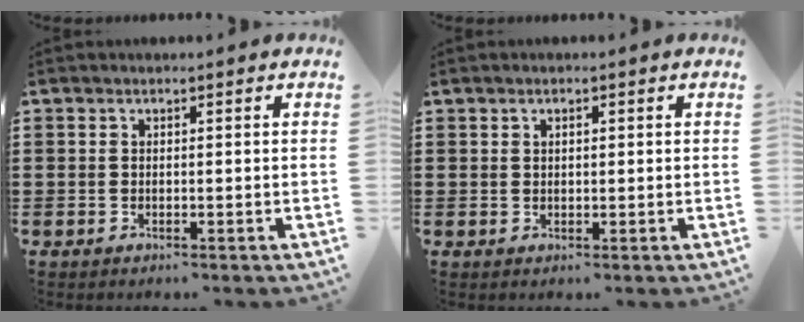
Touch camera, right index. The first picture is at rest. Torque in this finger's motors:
{"motor_torque": [-0.08, -0.01, -0.03, -0.01]}